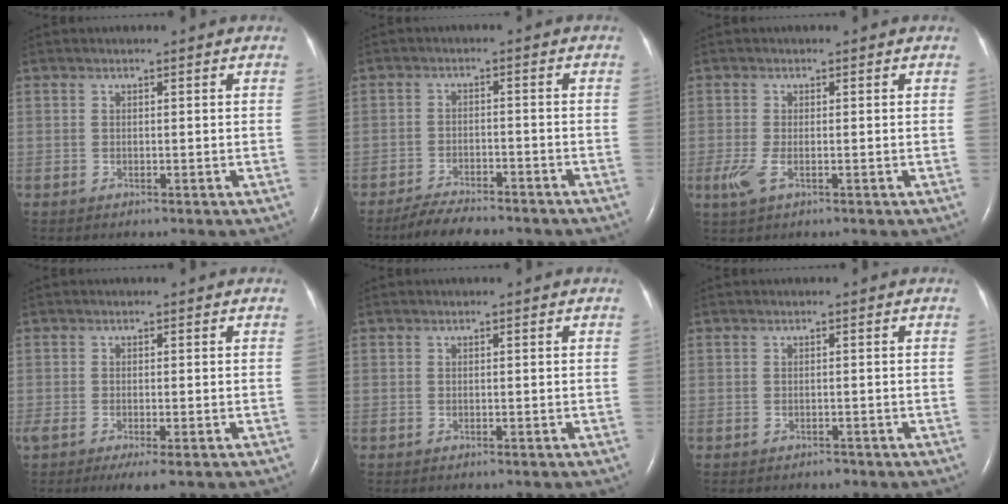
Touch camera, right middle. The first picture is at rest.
{"total": 8.7, "force": [-7.6, 1.8, 3.8], "torque": [-0.063, -0.015, -0.117]}
{"total": 2.8, "force": [-1.1, 0.9, 2.4], "torque": [-0.062, -0.008, -0.022]}
{"total": 4.2, "force": [-2.5, 0.9, 3.2], "torque": [-0.057, -0.015, -0.039]}
{"total": 0.0}
{"total": 0.6, "force": [-0.5, 0.3, 0.2], "torque": [-0.004, 0.000, -0.005]}